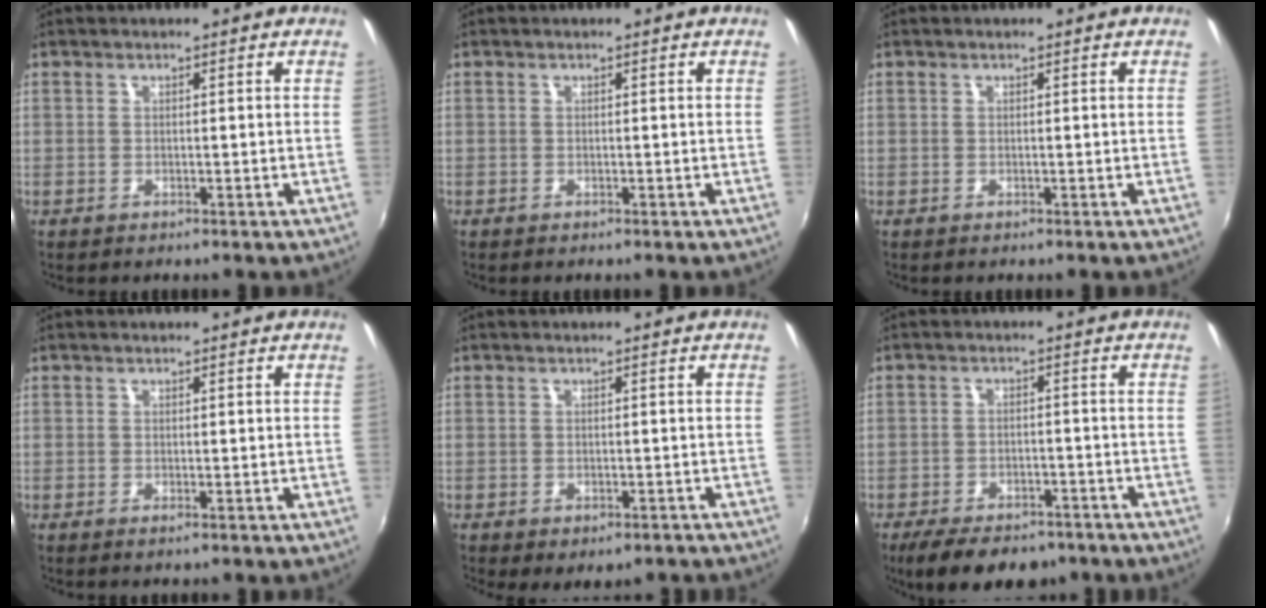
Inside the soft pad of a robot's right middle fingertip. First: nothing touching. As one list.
[{"total": 0.0}, {"total": 0.0}, {"total": 0.0}, {"total": 4.6, "force": [-2.9, 2.3, 2.7], "torque": [-0.051, -0.025, -0.034]}, {"total": 11.7, "force": [-8.8, 5.1, 5.8], "torque": [-0.129, -0.018, -0.133]}]